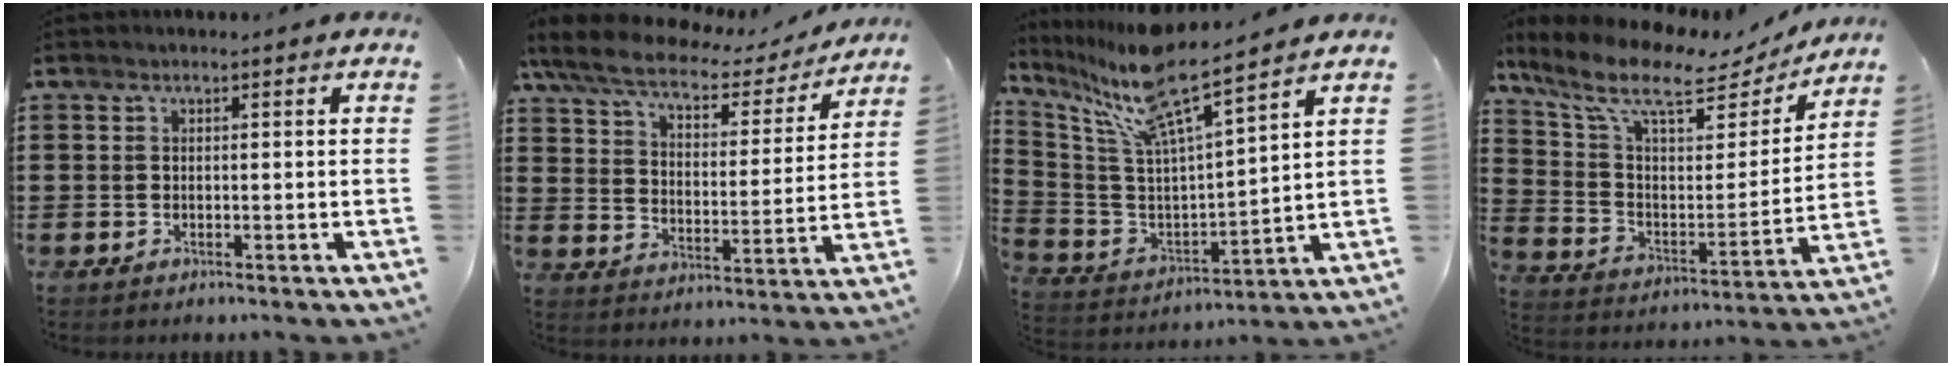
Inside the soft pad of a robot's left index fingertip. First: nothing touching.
{"total": 6.6, "force": [5.4, 2.0, 3.3], "torque": [-0.088, -0.026, 0.090]}
{"total": 10.5, "force": [8.2, 0.4, 6.6], "torque": [-0.166, -0.058, 0.133]}
{"total": 11.1, "force": [8.1, 3.3, 6.8], "torque": [-0.158, -0.044, 0.135]}